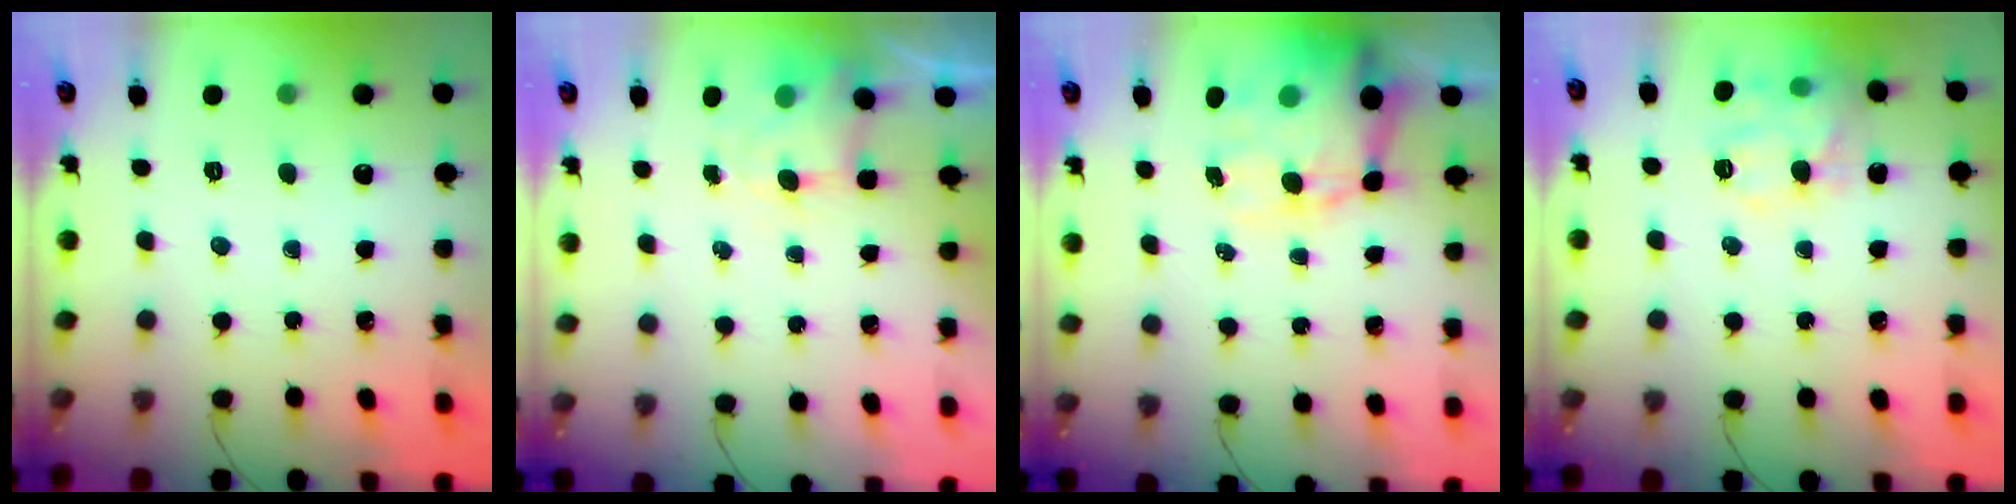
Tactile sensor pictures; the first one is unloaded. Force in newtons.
{"total": 4.3, "press": 4.2, "slide": 1.0}
{"total": 15.0, "press": 14.6, "slide": 3.5}
{"total": 13.3, "press": 13.3, "slide": 0.7}